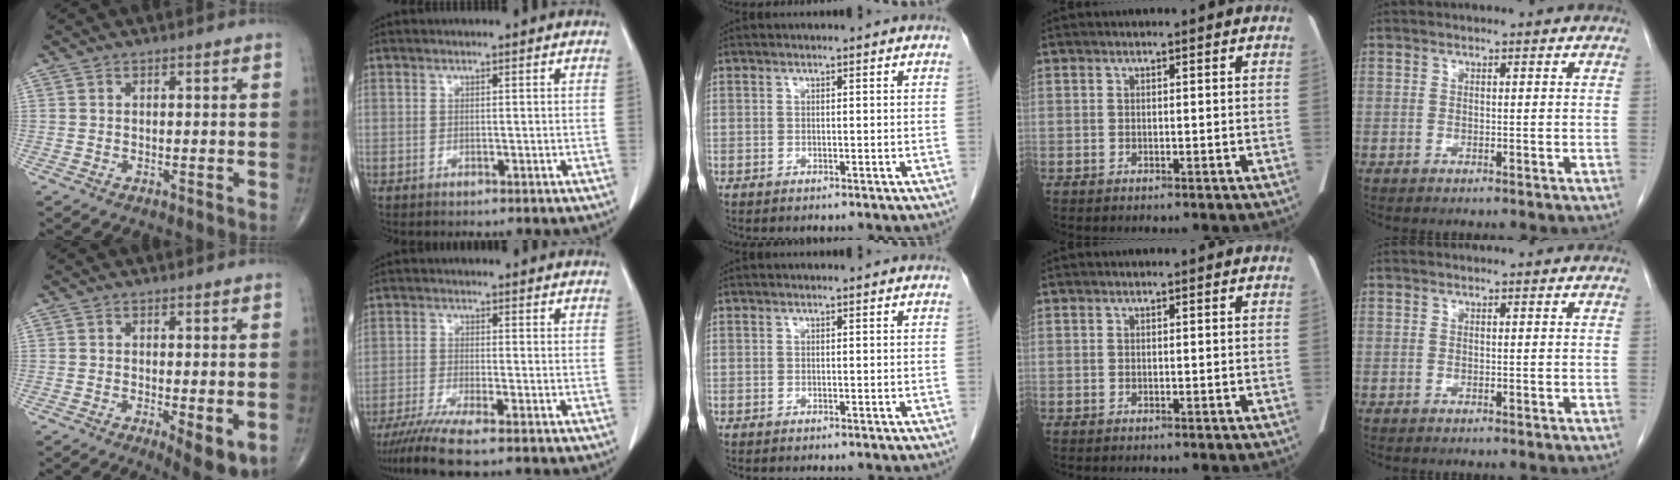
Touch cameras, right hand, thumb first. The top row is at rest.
{"thumb": {"total": 6.7, "force": [-1.5, 2.2, 6.1], "torque": [-0.085, -0.021, -0.019]}, "index": {"total": 6.6, "force": [-5.2, -0.6, 4.0], "torque": [-0.062, -0.018, -0.089]}}